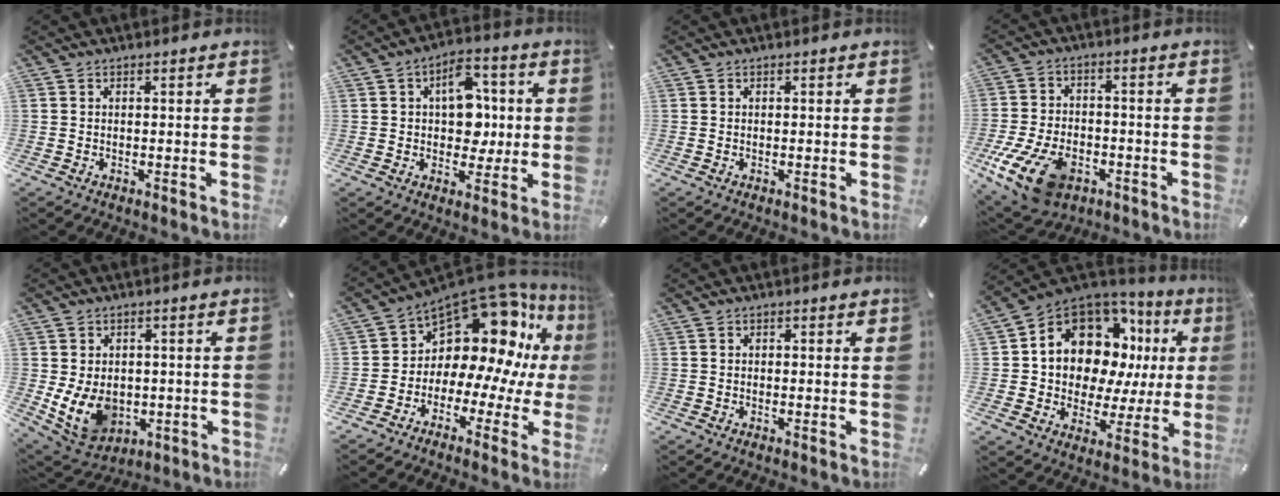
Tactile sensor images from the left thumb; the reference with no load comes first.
{"total": 11.3, "force": [1.3, 8.3, 7.6], "torque": [-0.096, 0.006, 0.022]}
{"total": 0.0}
{"total": 15.7, "force": [-7.3, 9.8, 9.8], "torque": [-0.195, 0.035, -0.122]}
{"total": 10.1, "force": [-0.9, 8.3, 5.8], "torque": [-0.126, -0.003, -0.010]}
{"total": 13.4, "force": [7.1, 8.7, 7.2], "torque": [-0.119, -0.092, 0.123]}
{"total": 0.6, "force": [0.3, 0.4, 0.4], "torque": [0.001, -0.001, 0.003]}
{"total": 15.4, "force": [7.1, 10.8, 8.4], "torque": [-0.147, -0.061, 0.130]}